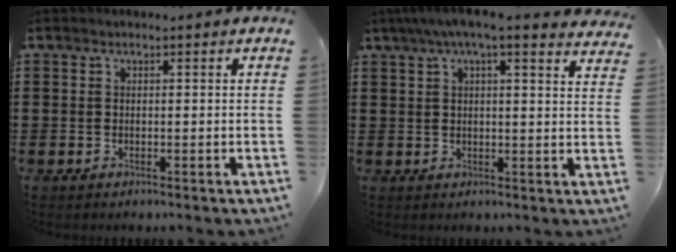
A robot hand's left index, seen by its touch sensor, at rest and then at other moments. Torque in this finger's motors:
{"motor_torque": [2.14, 0.00, 0.62, 0.21]}